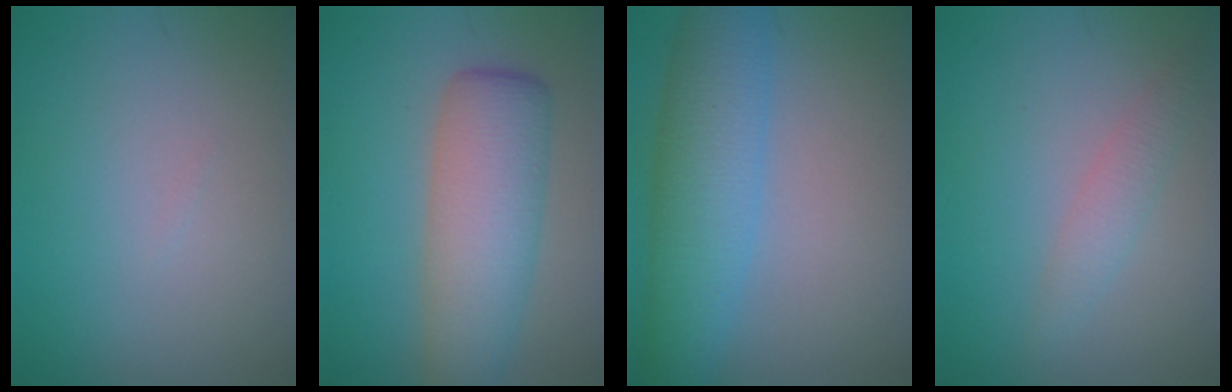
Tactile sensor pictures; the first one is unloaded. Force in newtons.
{"total": 6.8, "press": 6.8, "slide": 0.5}
{"total": 6.4, "press": 6.4, "slide": 0.2}
{"total": 1.9, "press": 1.9, "slide": 0.1}